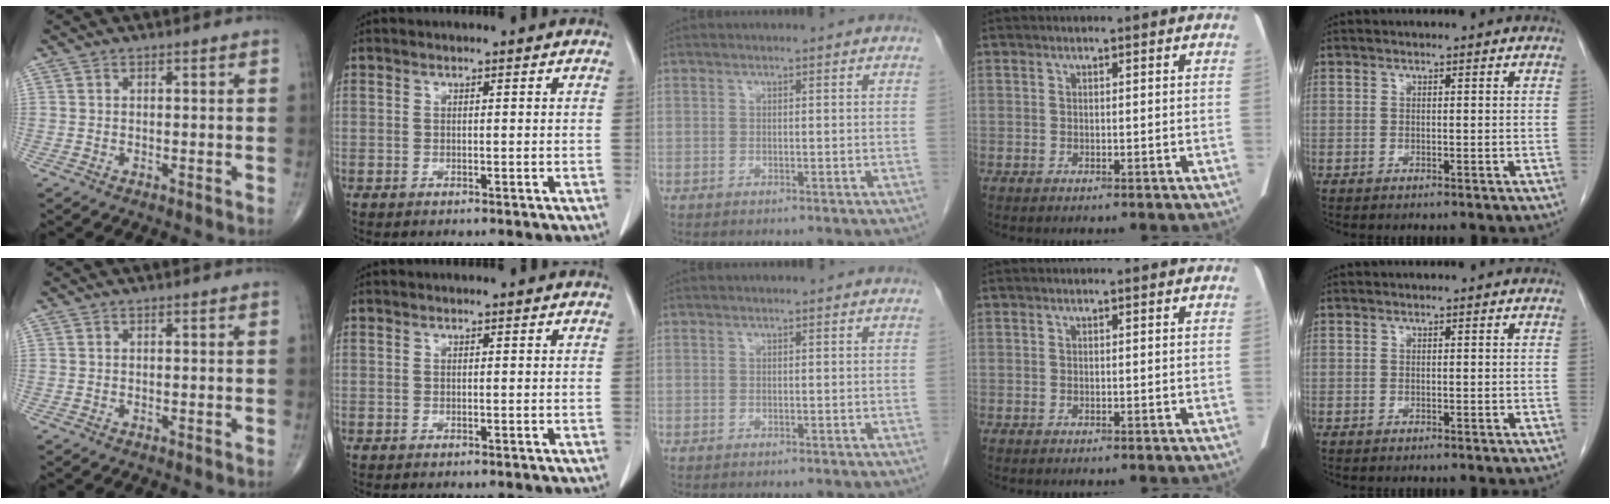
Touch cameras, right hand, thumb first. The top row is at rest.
{}